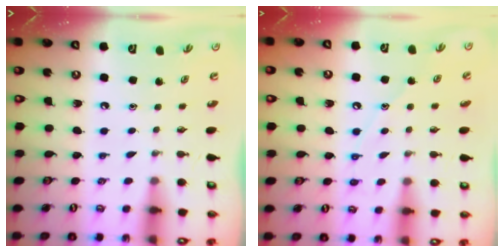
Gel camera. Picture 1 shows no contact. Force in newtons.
{"total": 7.4, "press": 7.3, "slide": 0.8}